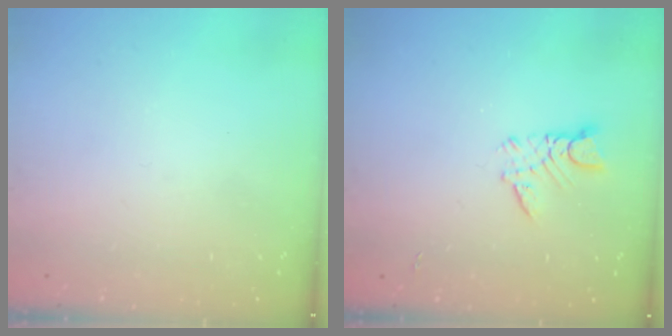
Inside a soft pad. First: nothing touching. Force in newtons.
{"total": 4.2, "press": 4.2, "slide": 0.4}